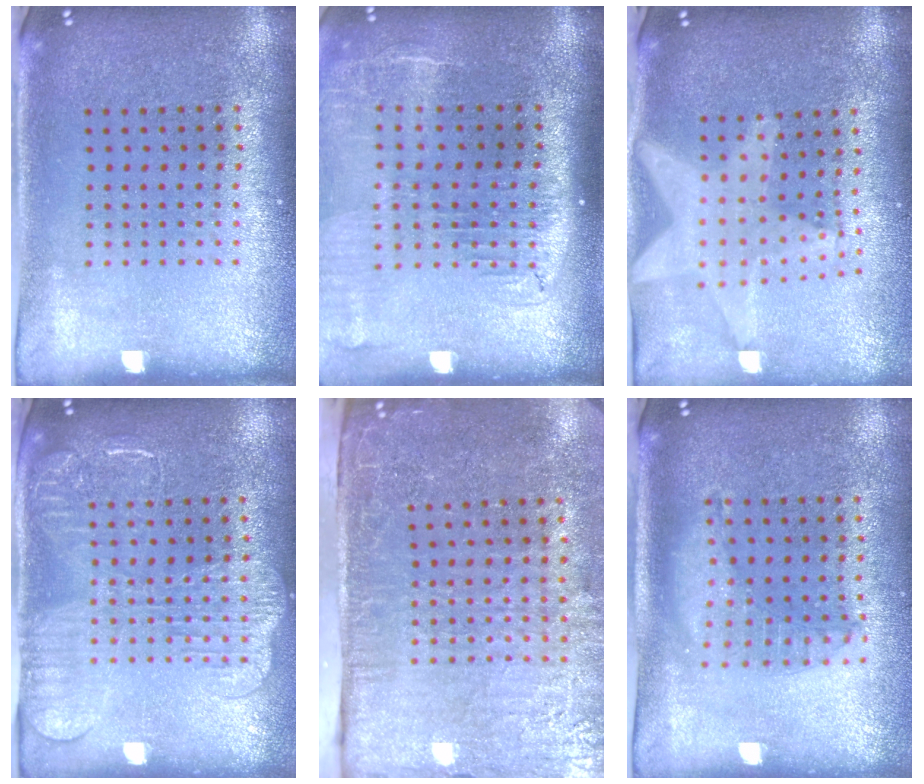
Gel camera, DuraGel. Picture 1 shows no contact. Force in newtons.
{"total": 2.2, "press": 1.8, "slide": 1.3}
{"total": 2.1, "press": 1.8, "slide": 1.1}
{"total": 2.2, "press": 2.0, "slide": 0.9}
{"total": 5.0, "press": 4.1, "slide": 2.8}
{"total": 1.2, "press": 1.2, "slide": 0.3}